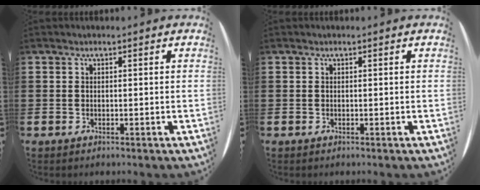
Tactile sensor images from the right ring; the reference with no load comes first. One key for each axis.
{"total": 0.0}